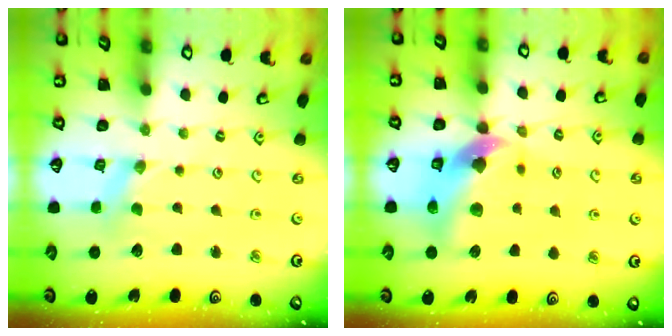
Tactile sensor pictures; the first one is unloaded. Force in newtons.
{"total": 12.8, "press": 12.7, "slide": 1.8}